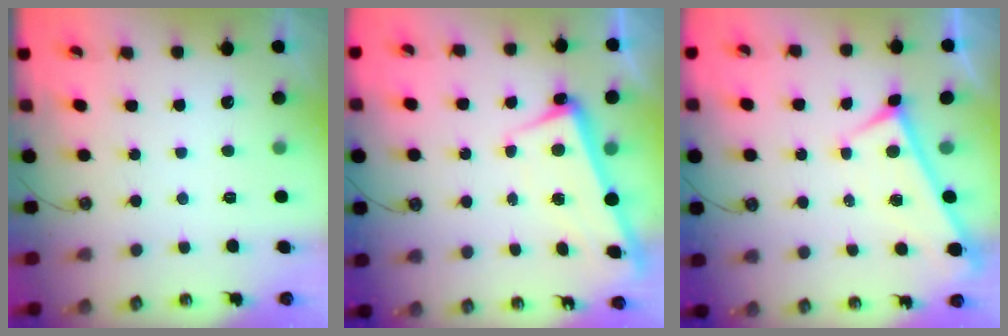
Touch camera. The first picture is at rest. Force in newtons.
{"total": 2.4, "press": 2.2, "slide": 0.9}
{"total": 0.0}